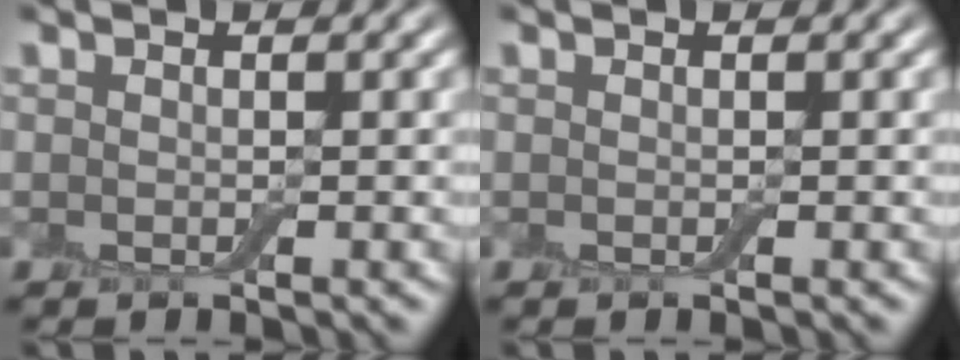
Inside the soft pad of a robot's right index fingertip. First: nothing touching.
{"total": 0.0}